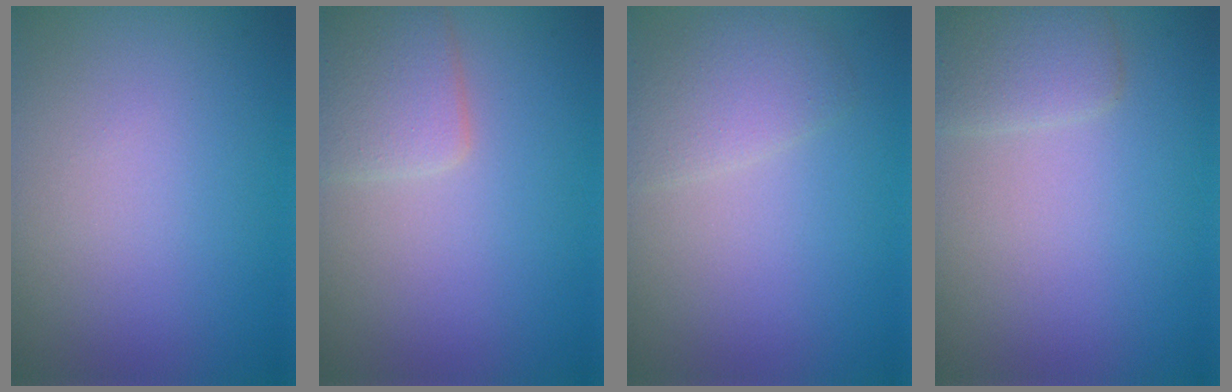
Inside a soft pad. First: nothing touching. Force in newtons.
{"total": 2.9, "press": 2.9, "slide": 0.2}
{"total": 2.4, "press": 2.4, "slide": 0.1}
{"total": 2.1, "press": 2.1, "slide": 0.1}